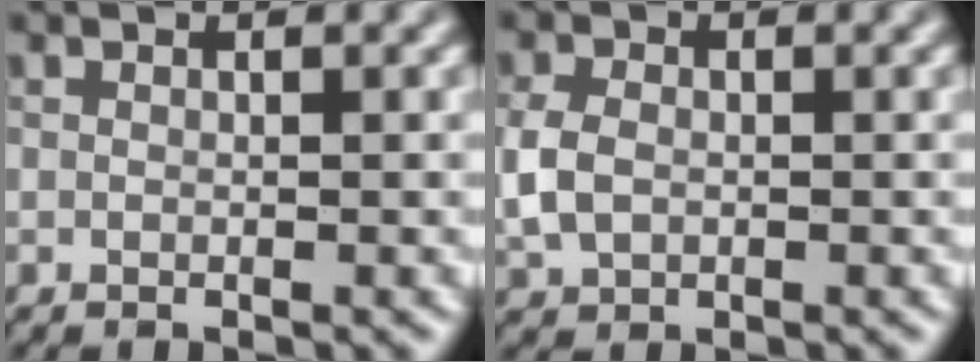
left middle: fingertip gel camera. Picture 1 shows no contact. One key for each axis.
{"total": 2.9, "fx": -0.3, "fy": 2.2, "fz": 1.9, "tx": -0.046, "ty": 0.001, "tz": -0.008}